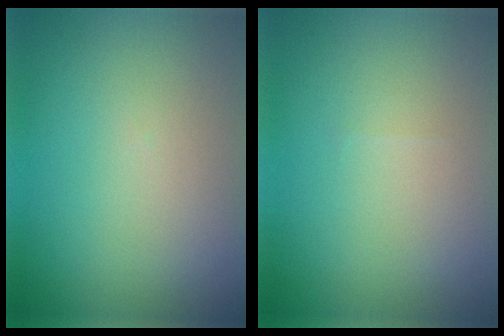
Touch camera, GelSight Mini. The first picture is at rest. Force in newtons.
{"total": 0.0}